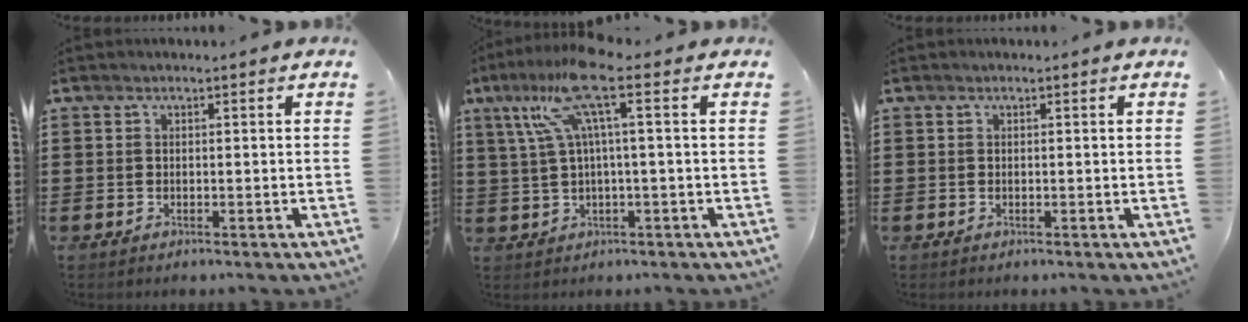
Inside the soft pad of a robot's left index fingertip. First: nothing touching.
{"total": 10.0, "force": [3.5, 0.8, 9.3], "torque": [-0.204, -0.009, 0.055]}
{"total": 0.0}